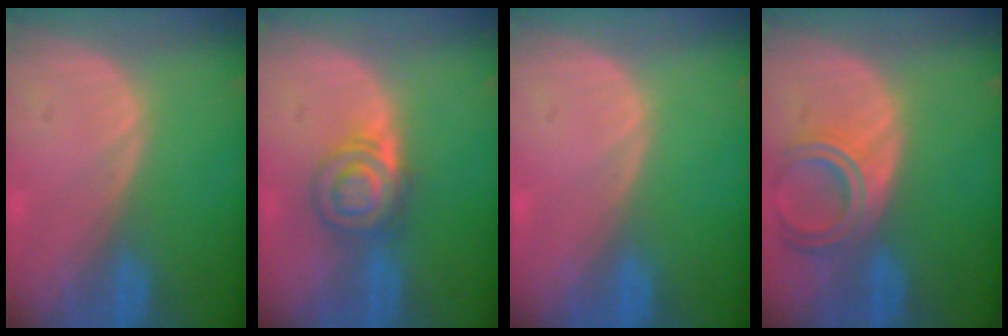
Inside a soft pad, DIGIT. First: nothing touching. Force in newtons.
{"total": 6.1, "press": 5.5, "slide": 2.5}
{"total": 0.0}
{"total": 6.3, "press": 5.6, "slide": 2.8}